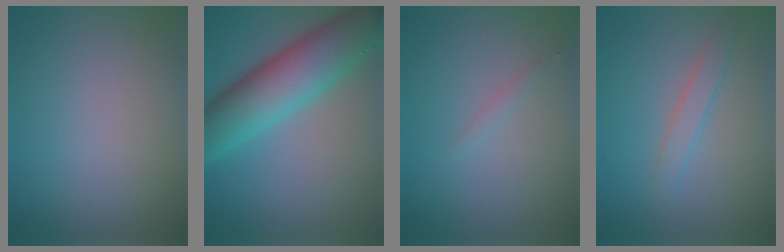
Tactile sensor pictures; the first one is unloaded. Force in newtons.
{"total": 9.9, "press": 9.9, "slide": 0.0}
{"total": 0.7, "press": 0.7, "slide": 0.1}
{"total": 1.8, "press": 1.8, "slide": 0.1}